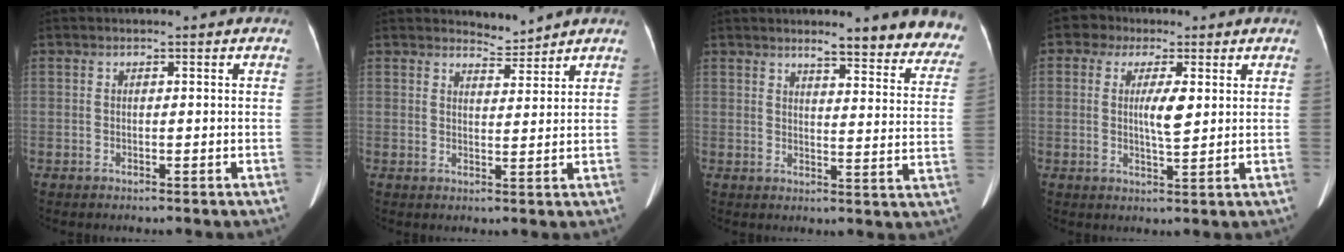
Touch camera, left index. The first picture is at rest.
{"total": 2.7, "force": [2.6, 0.2, -0.5], "torque": [0.001, -0.006, 0.046]}
{"total": 13.8, "force": [12.6, 2.2, 5.4], "torque": [-0.023, -0.035, 0.125]}
{"total": 5.9, "force": [1.4, 2.9, 4.9], "torque": [-0.090, 0.015, 0.021]}